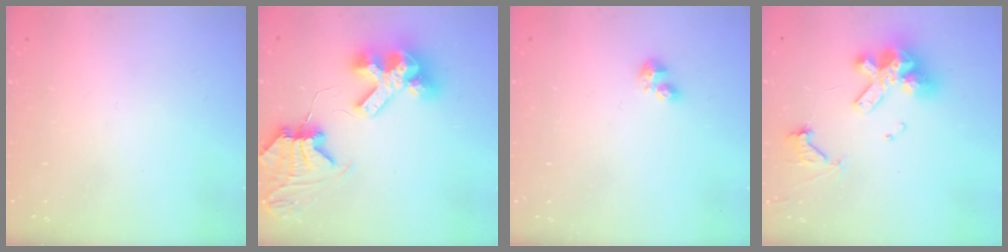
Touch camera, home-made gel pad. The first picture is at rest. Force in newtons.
{"total": 12.4, "press": 12.3, "slide": 1.6}
{"total": 2.3, "press": 2.2, "slide": 0.5}
{"total": 16.0, "press": 15.9, "slide": 1.9}